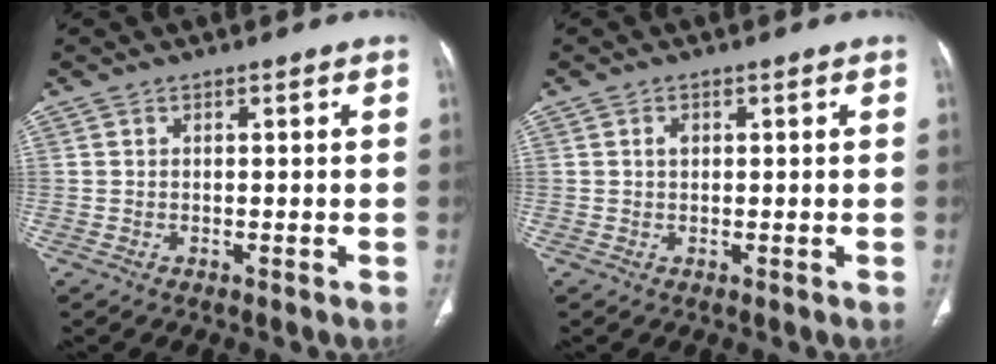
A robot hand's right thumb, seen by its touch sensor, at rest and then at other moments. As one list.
[{"total": 1.2, "force": [0.3, 0.8, 0.8], "torque": [-0.013, 0.002, 0.005]}]